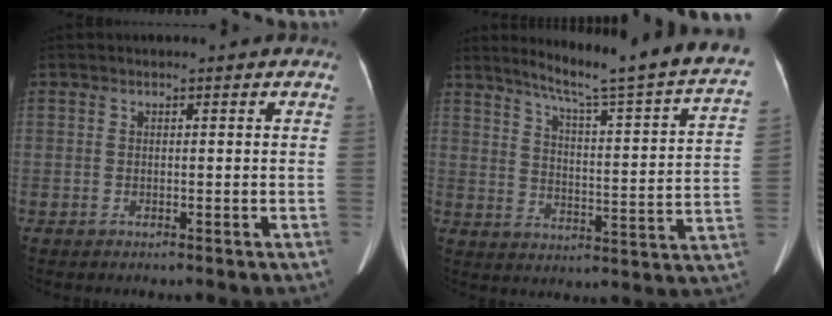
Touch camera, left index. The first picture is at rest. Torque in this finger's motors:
{"motor_torque": [0.64, -1.02, 0.04, 0.06]}